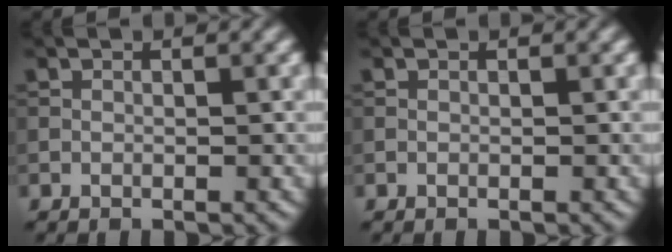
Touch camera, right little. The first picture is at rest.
{"total": 0.0}